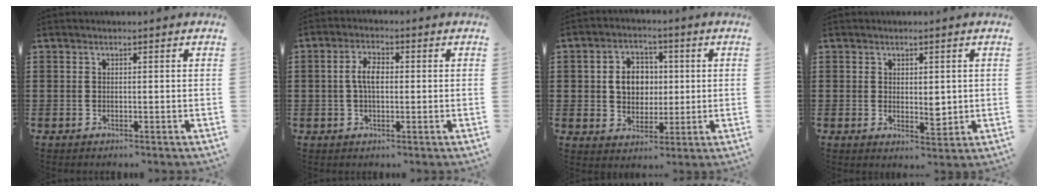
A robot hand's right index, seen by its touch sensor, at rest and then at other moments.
{"total": 3.9, "force": [0.0, 1.7, 3.6], "torque": [-0.077, 0.004, -0.004]}
{"total": 6.2, "force": [0.5, 5.0, 3.6], "torque": [-0.071, 0.011, 0.003]}
{"total": 3.1, "force": [0.7, 1.9, 2.3], "torque": [-0.028, -0.002, 0.010]}